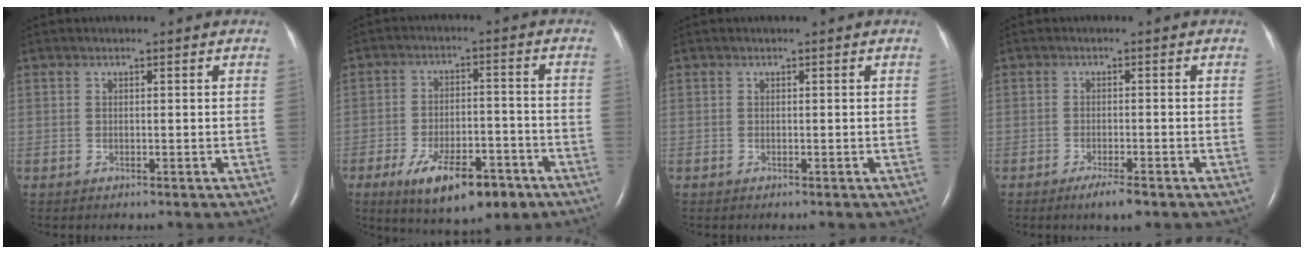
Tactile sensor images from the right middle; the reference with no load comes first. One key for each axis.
{"total": 12.1, "fx": -7.1, "fy": 4.4, "fz": 8.8, "tx": -0.143, "ty": -0.007, "tz": -0.106}
{"total": 0.0}
{"total": 3.2, "fx": -2.2, "fy": 0.2, "fz": 2.4, "tx": -0.040, "ty": -0.007, "tz": -0.037}